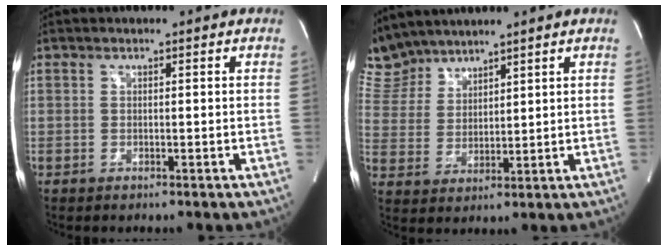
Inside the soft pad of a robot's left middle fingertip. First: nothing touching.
{"total": 7.5, "force": [7.1, 2.1, 0.2], "torque": [-0.016, 0.014, 0.159]}